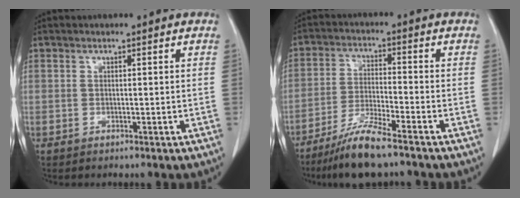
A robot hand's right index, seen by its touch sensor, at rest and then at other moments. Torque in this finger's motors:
{"motor_torque": [0.46, -0.40, 0.25, 0.08]}